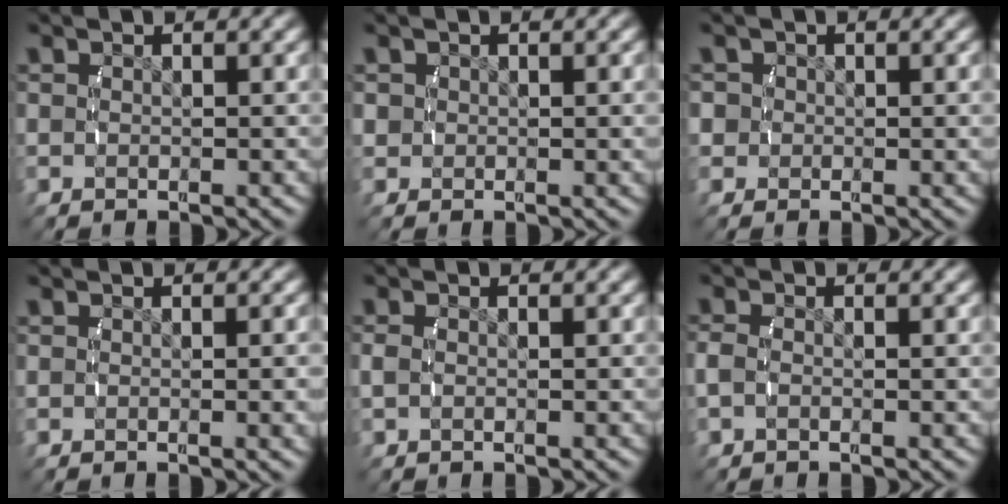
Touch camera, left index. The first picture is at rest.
{"total": 0.9, "force": [0.4, 0.8, 0.4], "torque": [-0.012, -0.006, 0.014]}
{"total": 2.7, "force": [0.2, 2.5, 1.0], "torque": [-0.032, -0.004, 0.003]}
{"total": 0.7, "force": [0.0, -0.1, 0.7], "torque": [-0.010, 0.004, -0.002]}
{"total": 0.9, "force": [-0.2, 0.6, 0.7], "torque": [-0.023, -0.002, -0.001]}
{"total": 1.3, "force": [-0.4, 0.8, 1.0], "torque": [-0.032, -0.004, -0.005]}